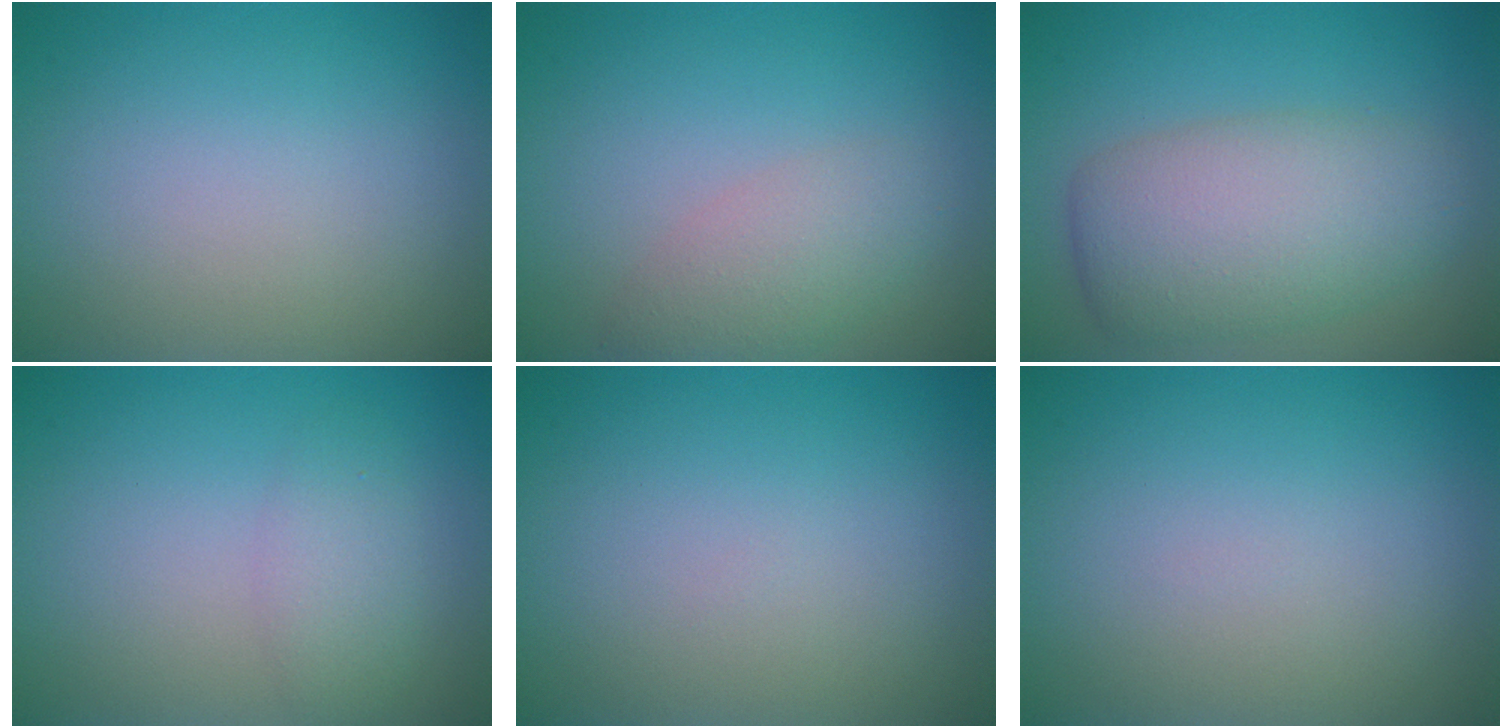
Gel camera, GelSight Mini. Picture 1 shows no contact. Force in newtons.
{"total": 3.1, "press": 3.1, "slide": 0.2}
{"total": 7.0, "press": 6.9, "slide": 0.4}
{"total": 2.1, "press": 2.1, "slide": 0.1}
{"total": 0.0}
{"total": 0.0}